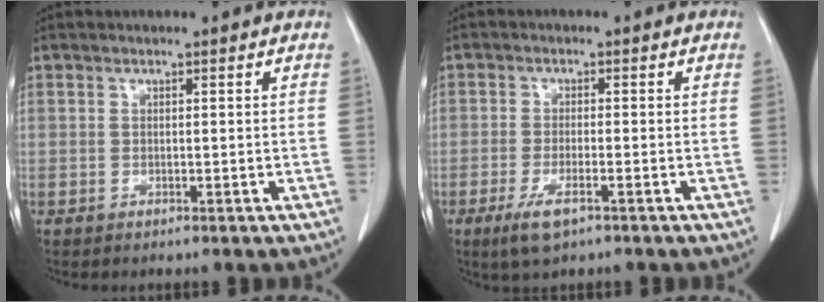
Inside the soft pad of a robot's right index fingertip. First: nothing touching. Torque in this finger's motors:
{"motor_torque": [0.53, -0.36, 0.19, 0.05]}